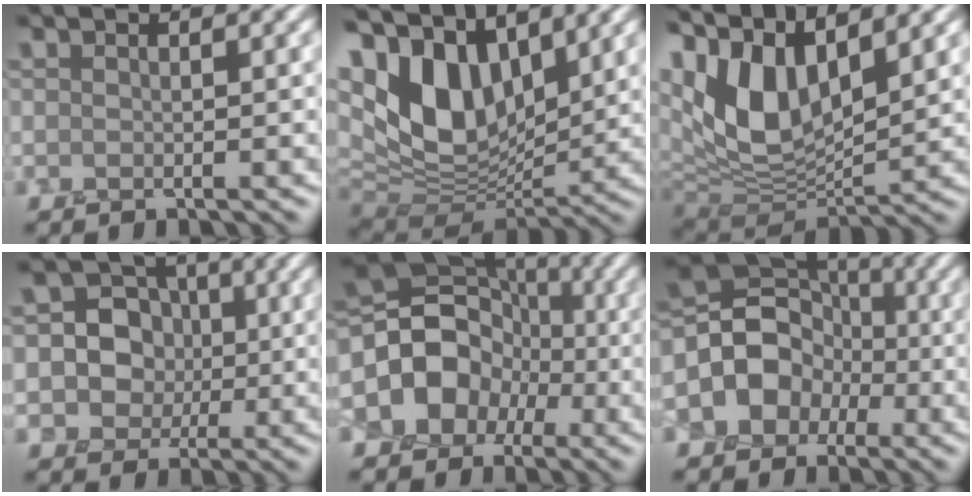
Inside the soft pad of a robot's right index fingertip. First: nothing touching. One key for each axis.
{"total": 11.8, "fx": 4.9, "fy": 6.7, "fz": 8.4, "tx": -0.184, "ty": 0.012, "tz": 0.086}
{"total": 11.7, "fx": 4.8, "fy": 5.9, "fz": 9.0, "tx": -0.191, "ty": 0.003, "tz": 0.090}
{"total": 6.7, "fx": 0.5, "fy": 6.0, "fz": 3.1, "tx": -0.031, "ty": 0.023, "tz": -0.016}
{"total": 12.7, "fx": -2.0, "fy": 10.4, "fz": 7.0, "tx": -0.118, "ty": 0.002, "tz": -0.059}
{"total": 9.6, "fx": -1.7, "fy": 7.9, "fz": 5.1, "tx": -0.066, "ty": 0.008, "tz": -0.055}